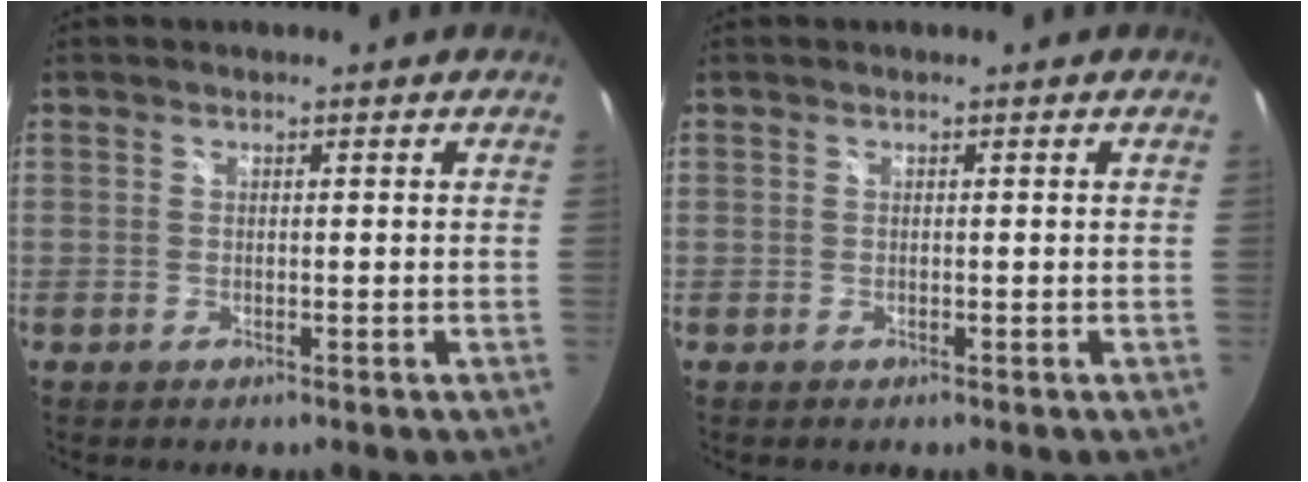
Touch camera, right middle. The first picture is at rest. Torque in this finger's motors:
{"motor_torque": [-0.09, -0.15, -0.03, 0.01]}